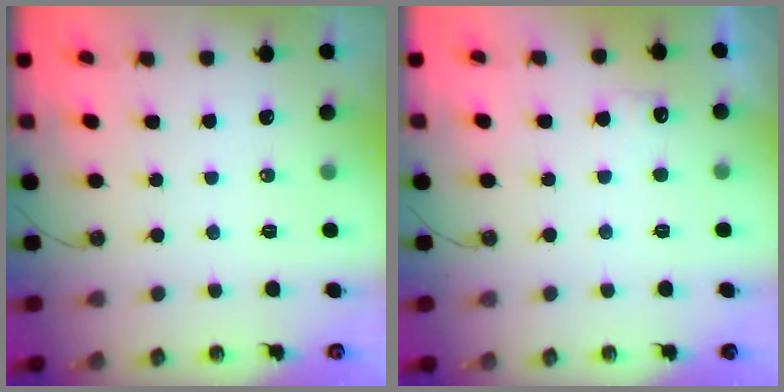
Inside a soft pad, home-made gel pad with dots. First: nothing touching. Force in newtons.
{"total": 5.6, "press": 5.5, "slide": 1.3}